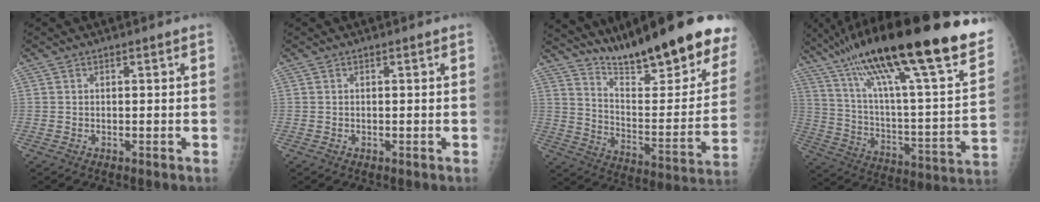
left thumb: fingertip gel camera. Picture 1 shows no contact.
{"total": 0.0}
{"total": 27.3, "force": [20.2, 6.1, 17.3], "torque": [-0.221, -0.101, 0.297]}
{"total": 36.9, "force": [24.3, 6.1, 27.0], "torque": [-0.398, -0.039, 0.387]}